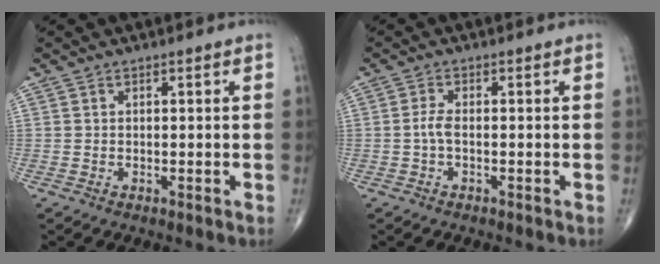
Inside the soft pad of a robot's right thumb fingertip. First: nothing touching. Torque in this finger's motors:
{"motor_torque": [-0.02, -0.09, 0.29, -0.05, 0.00]}